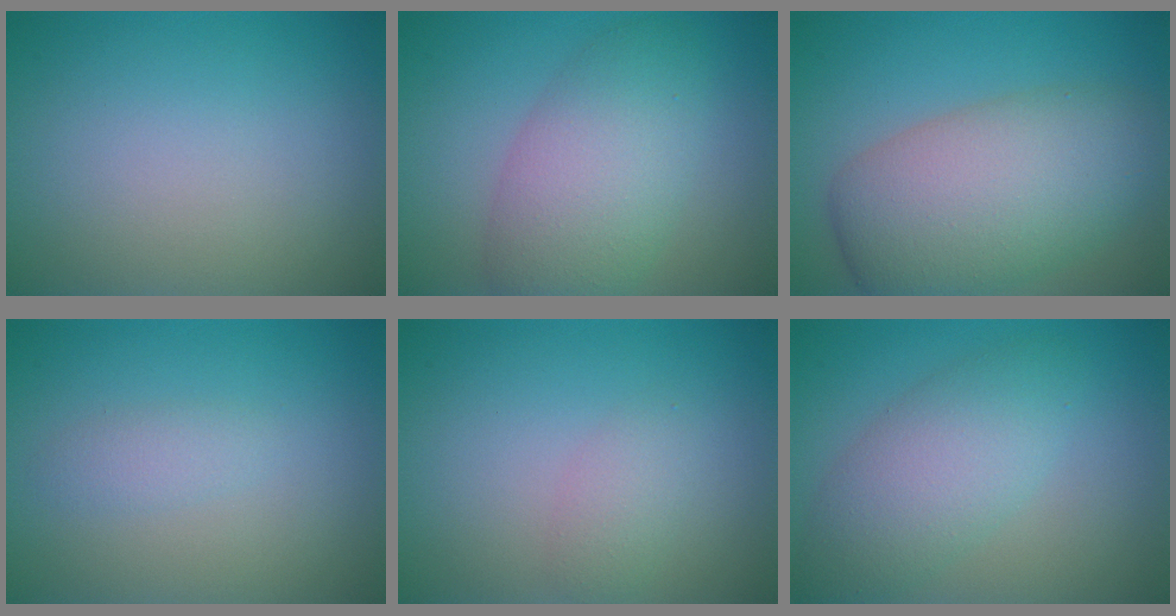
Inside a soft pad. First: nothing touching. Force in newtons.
{"total": 6.4, "press": 6.4, "slide": 0.2}
{"total": 8.9, "press": 8.8, "slide": 0.8}
{"total": 1.3, "press": 1.3, "slide": 0.1}
{"total": 1.6, "press": 1.6, "slide": 0.1}
{"total": 5.0, "press": 5.0, "slide": 0.1}